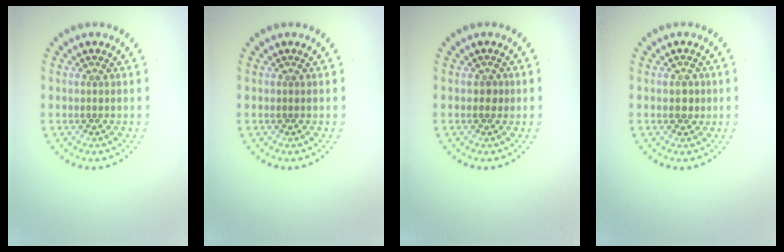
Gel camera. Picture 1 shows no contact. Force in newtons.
{"total": 0.0}
{"total": 0.8, "press": 0.8, "slide": 0.3}
{"total": 1.5, "press": 1.4, "slide": 0.5}